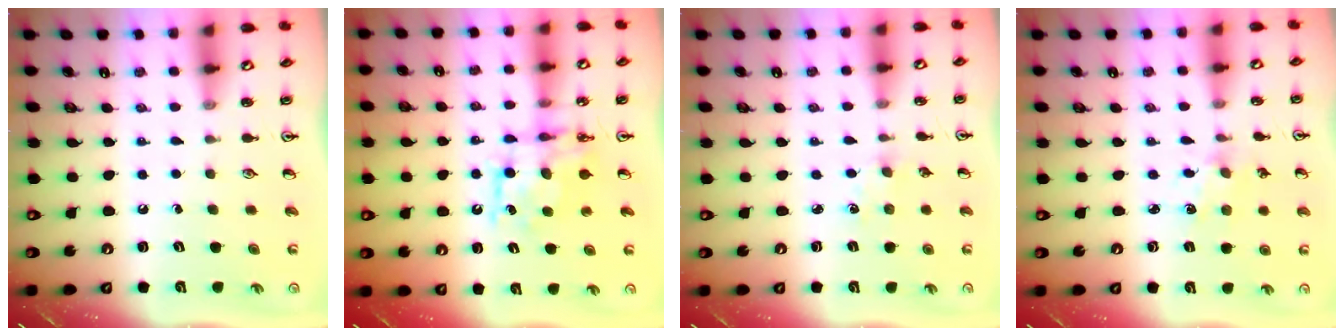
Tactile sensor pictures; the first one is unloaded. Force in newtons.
{"total": 8.6, "press": 8.6, "slide": 0.3}
{"total": 2.4, "press": 2.4, "slide": 0.4}
{"total": 1.9, "press": 1.8, "slide": 0.4}